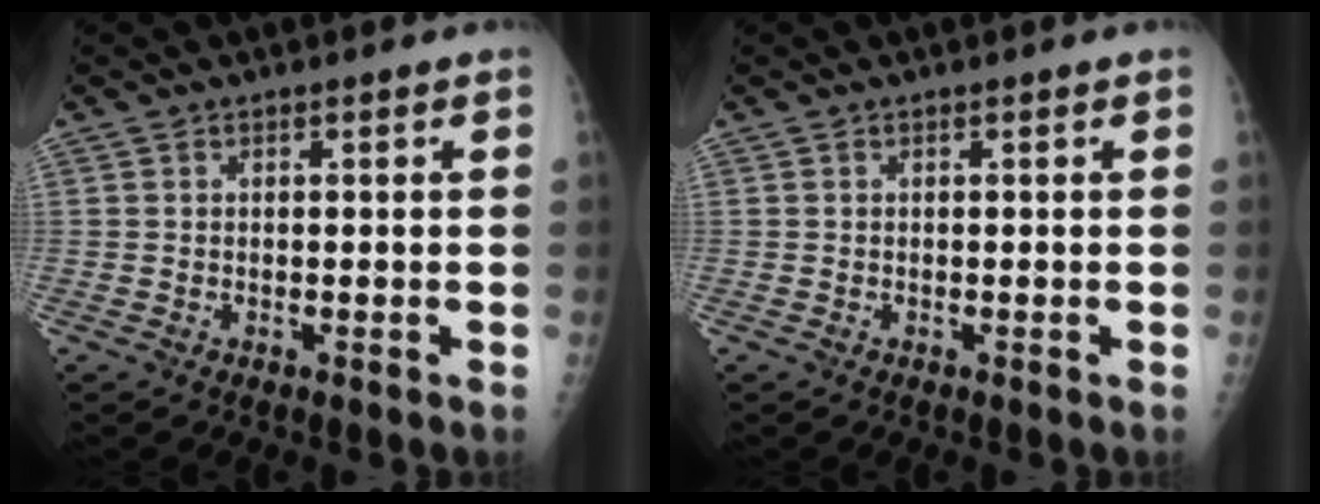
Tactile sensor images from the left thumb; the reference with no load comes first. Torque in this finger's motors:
{"motor_torque": [0.00, 0.00, -0.03, -0.03, 0.00]}